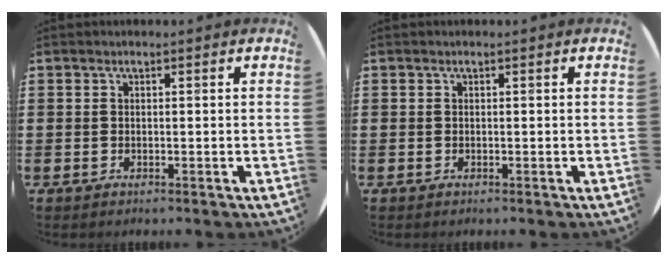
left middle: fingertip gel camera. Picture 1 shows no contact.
{"total": 0.0}